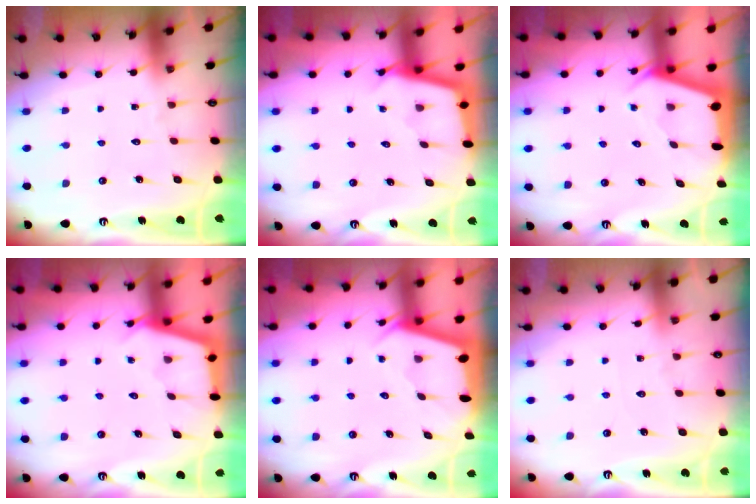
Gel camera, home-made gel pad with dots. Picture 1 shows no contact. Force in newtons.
{"total": 2.3, "press": 2.3, "slide": 0.2}
{"total": 2.3, "press": 2.3, "slide": 0.3}
{"total": 2.9, "press": 2.9, "slide": 0.3}
{"total": 2.7, "press": 2.7, "slide": 0.2}
{"total": 1.6, "press": 1.6, "slide": 0.2}